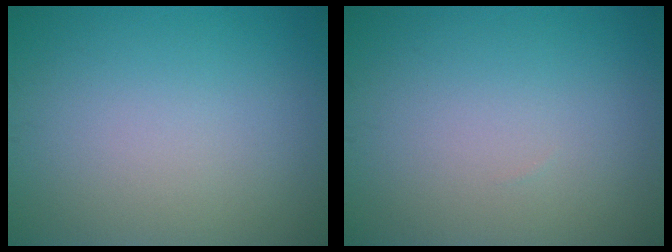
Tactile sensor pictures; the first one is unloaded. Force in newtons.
{"total": 0.0}